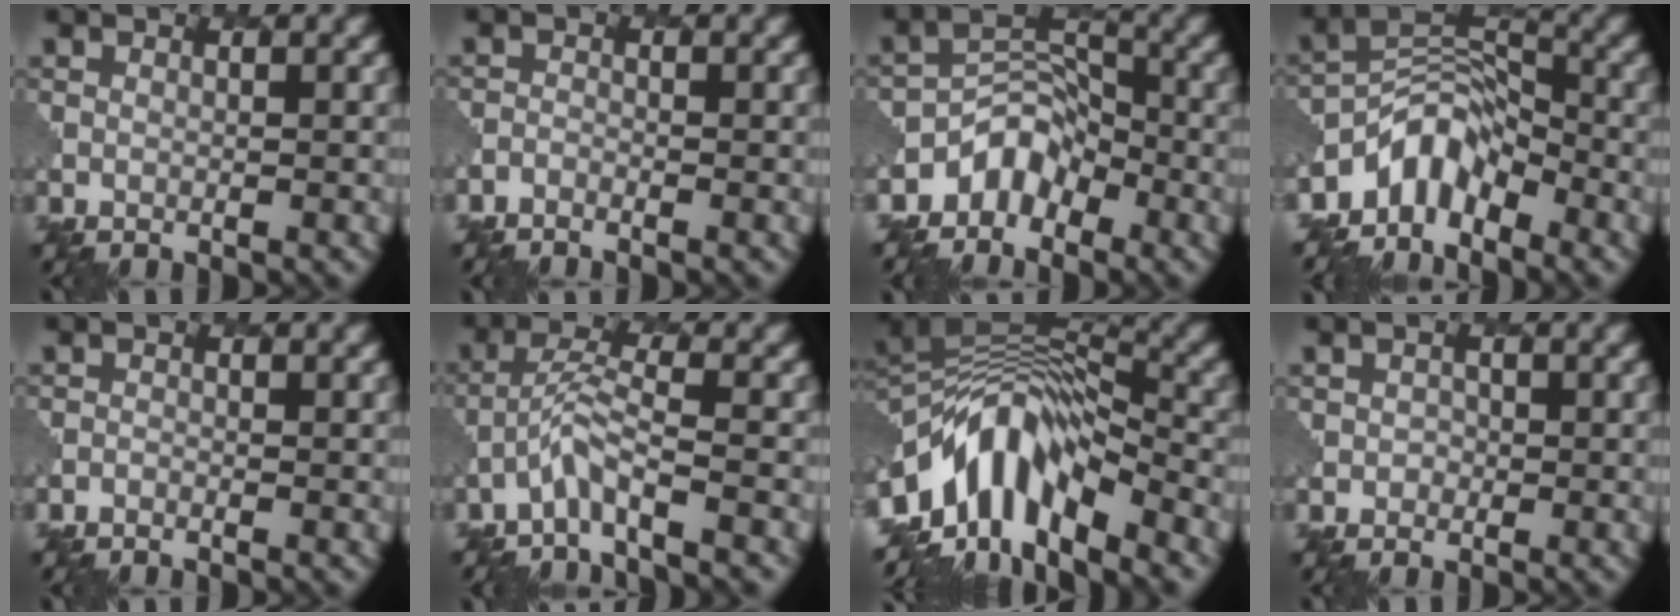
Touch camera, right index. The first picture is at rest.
{"total": 1.1, "force": [-1.1, 0.1, 0.0], "torque": [-0.004, -0.004, -0.027]}
{"total": 3.7, "force": [-2.8, 2.2, 1.1], "torque": [-0.006, 0.005, -0.059]}
{"total": 4.9, "force": [-3.9, 2.4, 1.9], "torque": [-0.018, 0.001, -0.082]}
{"total": 0.7, "force": [-0.7, 0.0, 0.0], "torque": [-0.002, -0.004, -0.017]}
{"total": 2.8, "force": [-1.9, 0.1, 2.0], "torque": [-0.044, 0.009, -0.044]}
{"total": 10.8, "force": [-4.9, 5.3, 7.9], "torque": [-0.128, 0.010, -0.101]}
{"total": 0.7, "force": [-0.1, 0.7, 0.0], "torque": [0.004, 0.001, -0.001]}